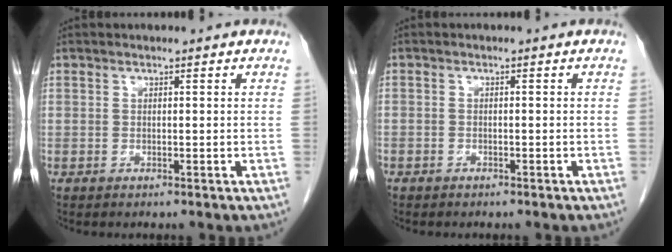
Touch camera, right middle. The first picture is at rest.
{"total": 1.1, "force": [-0.8, 0.6, 0.2], "torque": [-0.007, 0.002, -0.013]}